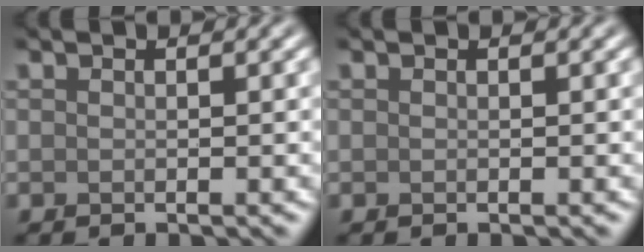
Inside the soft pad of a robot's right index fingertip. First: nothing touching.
{"total": 0.0}